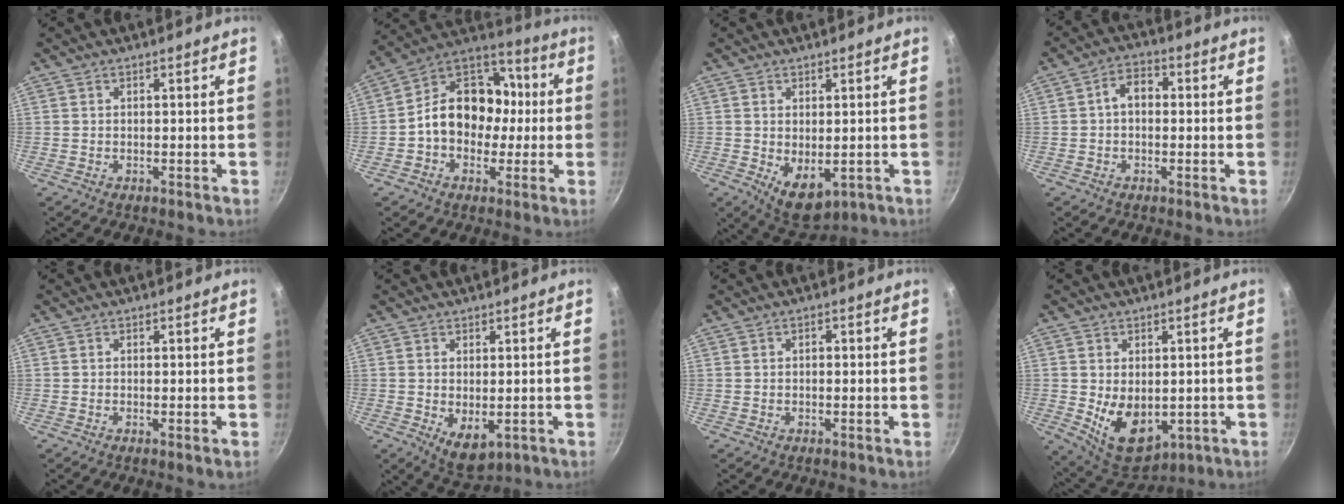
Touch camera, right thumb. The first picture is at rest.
{"total": 16.7, "force": [-0.6, 12.6, 11.0], "torque": [-0.133, 0.045, -0.018]}
{"total": 6.9, "force": [-1.2, 3.8, 5.7], "torque": [-0.078, -0.009, 0.001]}
{"total": 5.2, "force": [0.2, 3.5, 3.8], "torque": [-0.053, 0.021, -0.004]}
{"total": 1.1, "force": [-0.4, 0.1, 1.1], "torque": [-0.017, -0.002, -0.004]}
{"total": 5.4, "force": [-1.0, 2.9, 4.4], "torque": [-0.066, -0.010, -0.001]}
{"total": 0.9, "force": [0.0, 0.6, 0.7], "torque": [-0.006, 0.004, 0.000]}
{"total": 10.7, "force": [-1.4, 6.8, 8.2], "torque": [-0.114, -0.013, 0.002]}